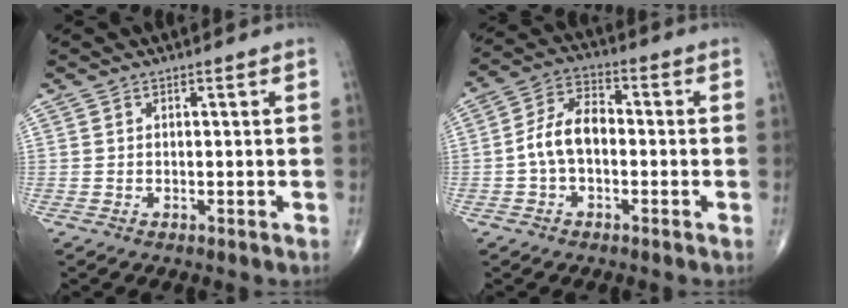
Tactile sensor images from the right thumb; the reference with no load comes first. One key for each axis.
{"total": 8.2, "fx": -1.1, "fy": 5.0, "fz": 6.4, "tx": -0.114, "ty": 0.030, "tz": -0.031}